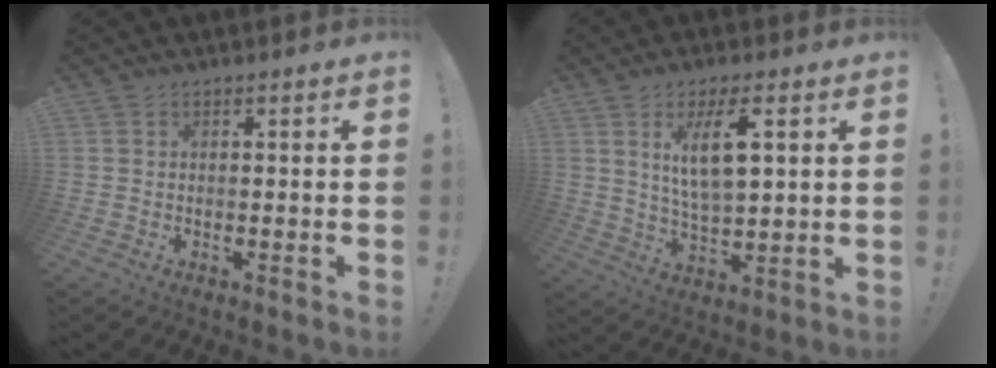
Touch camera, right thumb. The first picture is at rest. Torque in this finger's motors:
{"motor_torque": [0.09, 1.53, 0.13, 0.30, 0.07]}